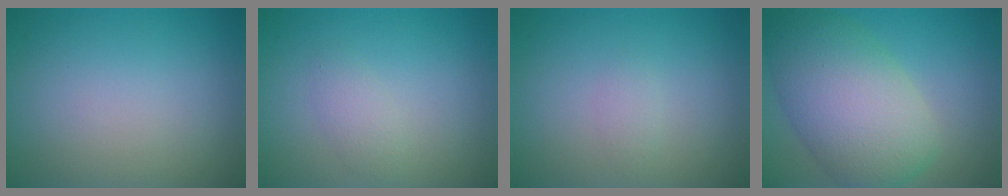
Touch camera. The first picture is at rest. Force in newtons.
{"total": 1.4, "press": 1.4, "slide": 0.1}
{"total": 0.8, "press": 0.8, "slide": 0.1}
{"total": 9.2, "press": 9.2, "slide": 0.2}